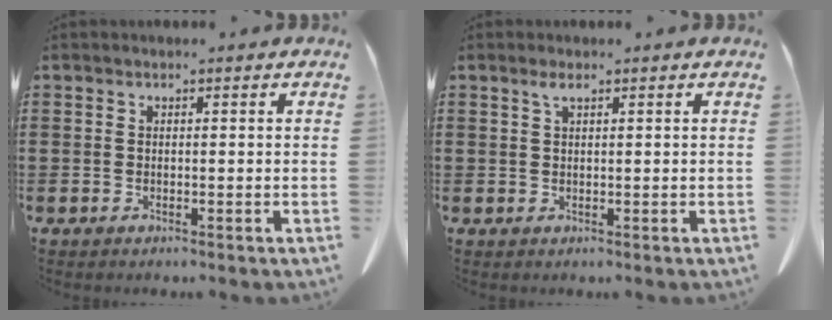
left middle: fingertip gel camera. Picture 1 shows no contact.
{"total": 1.3, "force": [0.6, 0.3, 1.1], "torque": [-0.023, 0.002, 0.008]}